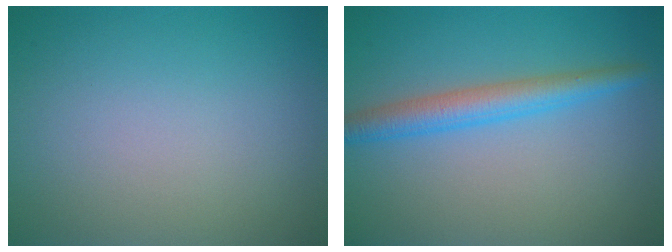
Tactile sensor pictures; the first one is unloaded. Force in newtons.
{"total": 3.4, "press": 3.4, "slide": 0.1}